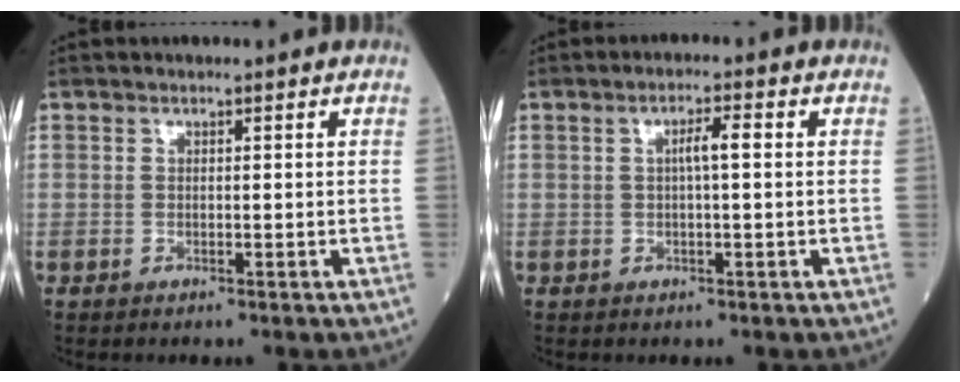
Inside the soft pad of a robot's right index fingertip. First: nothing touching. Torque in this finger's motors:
{"motor_torque": [0.37, 0.32, 0.04, 0.07]}